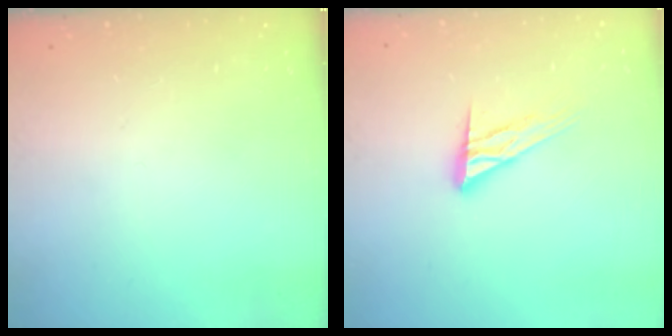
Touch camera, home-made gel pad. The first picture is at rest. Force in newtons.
{"total": 12.0, "press": 12.0, "slide": 1.0}